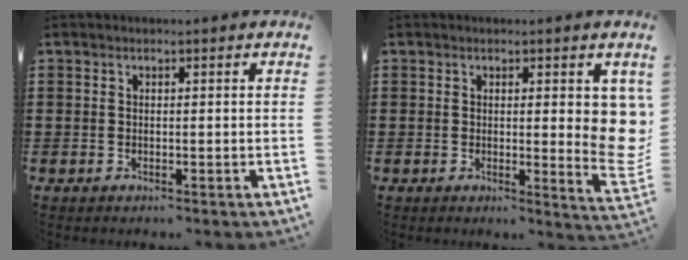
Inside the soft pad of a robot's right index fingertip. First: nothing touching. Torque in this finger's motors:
{"motor_torque": [0.37, 0.17, 0.53, 0.02]}